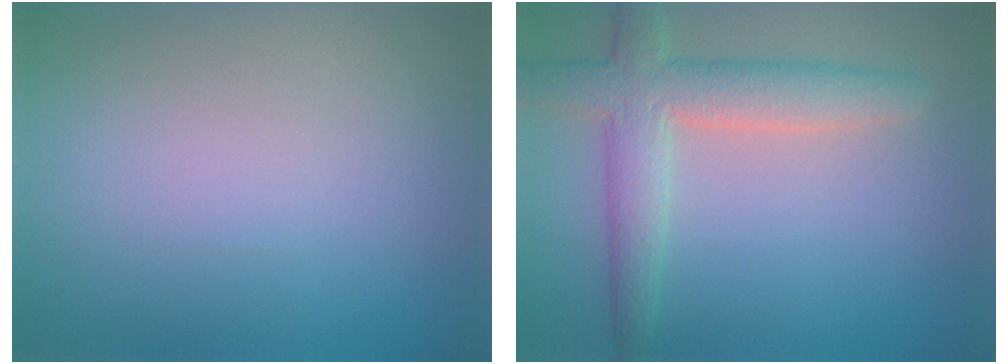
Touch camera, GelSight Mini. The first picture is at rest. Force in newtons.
{"total": 4.9, "press": 4.9, "slide": 0.3}